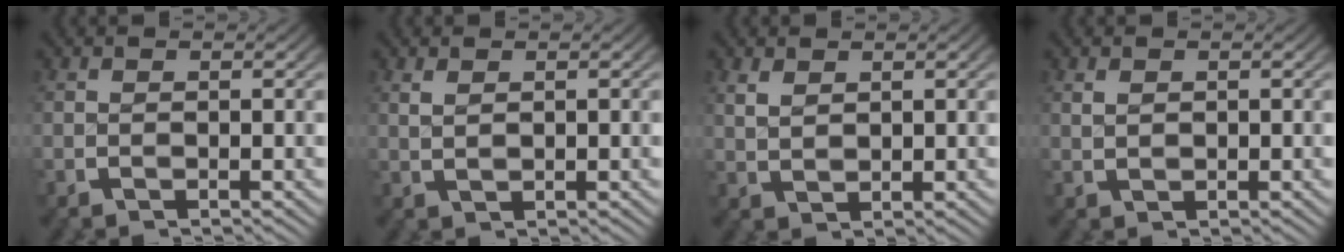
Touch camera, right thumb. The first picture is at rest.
{"total": 1.3, "force": [0.8, 0.6, 0.9], "torque": [-0.015, 0.001, 0.019]}
{"total": 2.0, "force": [1.2, 1.1, 1.0], "torque": [-0.015, -0.001, 0.031]}
{"total": 1.3, "force": [0.5, 0.9, 0.7], "torque": [-0.014, -0.002, 0.013]}